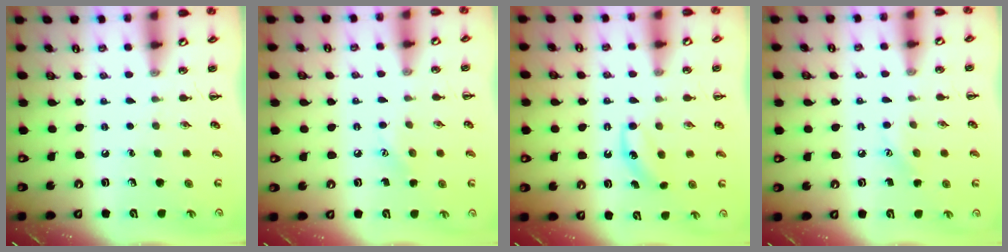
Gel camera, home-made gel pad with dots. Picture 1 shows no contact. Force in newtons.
{"total": 5.8, "press": 5.6, "slide": 1.5}
{"total": 3.9, "press": 3.8, "slide": 1.0}
{"total": 5.7, "press": 5.5, "slide": 1.7}